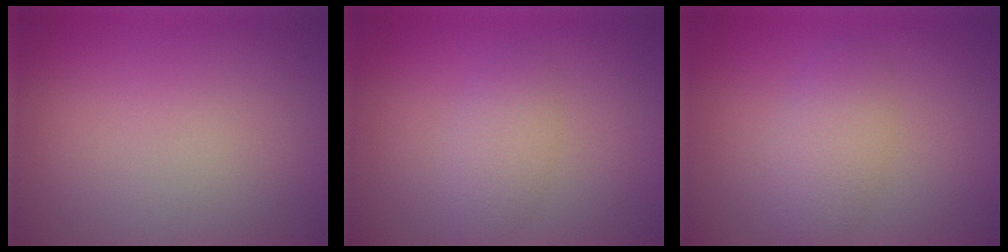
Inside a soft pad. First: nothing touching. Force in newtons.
{"total": 2.1, "press": 2.1, "slide": 0.1}
{"total": 3.0, "press": 3.0, "slide": 0.2}